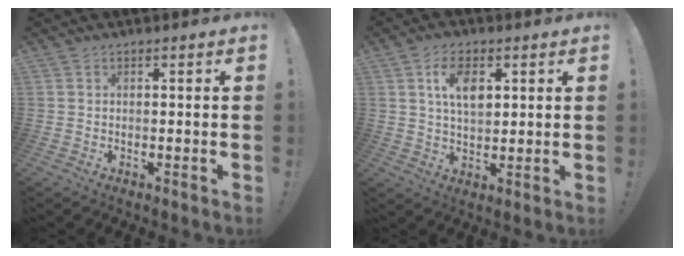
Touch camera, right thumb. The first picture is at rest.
{"total": 8.9, "force": [3.0, 5.3, 6.4], "torque": [-0.097, 0.002, 0.052]}